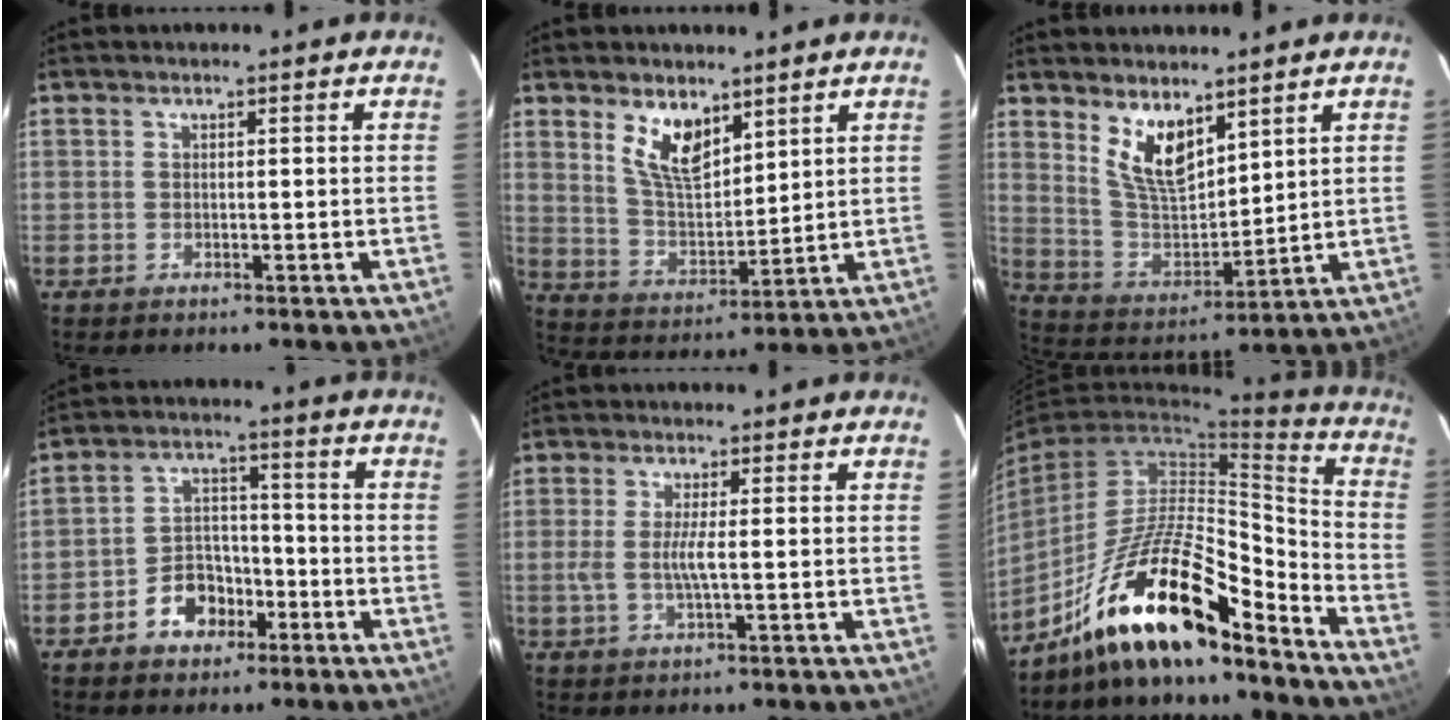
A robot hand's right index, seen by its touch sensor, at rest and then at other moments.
{"total": 9.0, "force": [5.4, 4.2, 5.8], "torque": [-0.104, 0.002, 0.113]}
{"total": 9.9, "force": [6.3, 4.2, 6.4], "torque": [-0.119, -0.008, 0.134]}
{"total": 7.8, "force": [-4.5, 5.6, 3.1], "torque": [-0.062, 0.027, -0.064]}
{"total": 3.7, "force": [-0.4, 0.1, 3.7], "torque": [-0.076, -0.002, -0.009]}
{"total": 18.0, "force": [-13.4, 4.0, 11.4], "torque": [-0.210, 0.000, -0.241]}